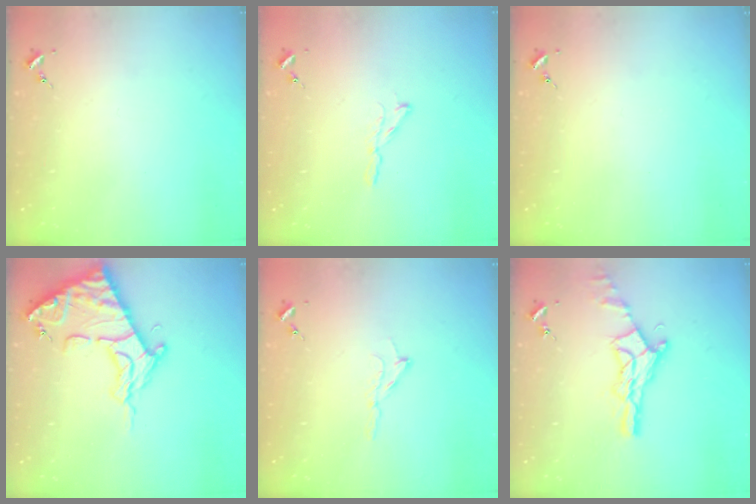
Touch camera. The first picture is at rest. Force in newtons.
{"total": 3.1, "press": 3.1, "slide": 0.4}
{"total": 0.0}
{"total": 16.9, "press": 16.8, "slide": 1.5}
{"total": 4.9, "press": 4.9, "slide": 0.5}
{"total": 14.0, "press": 14.0, "slide": 1.1}